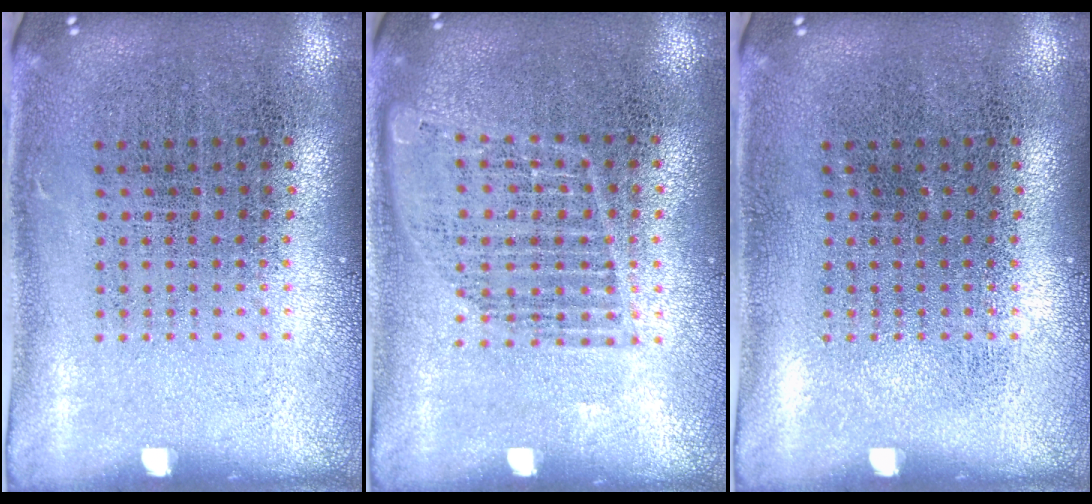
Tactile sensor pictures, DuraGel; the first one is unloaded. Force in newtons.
{"total": 1.1, "press": 1.1, "slide": 0.3}
{"total": 0.0}